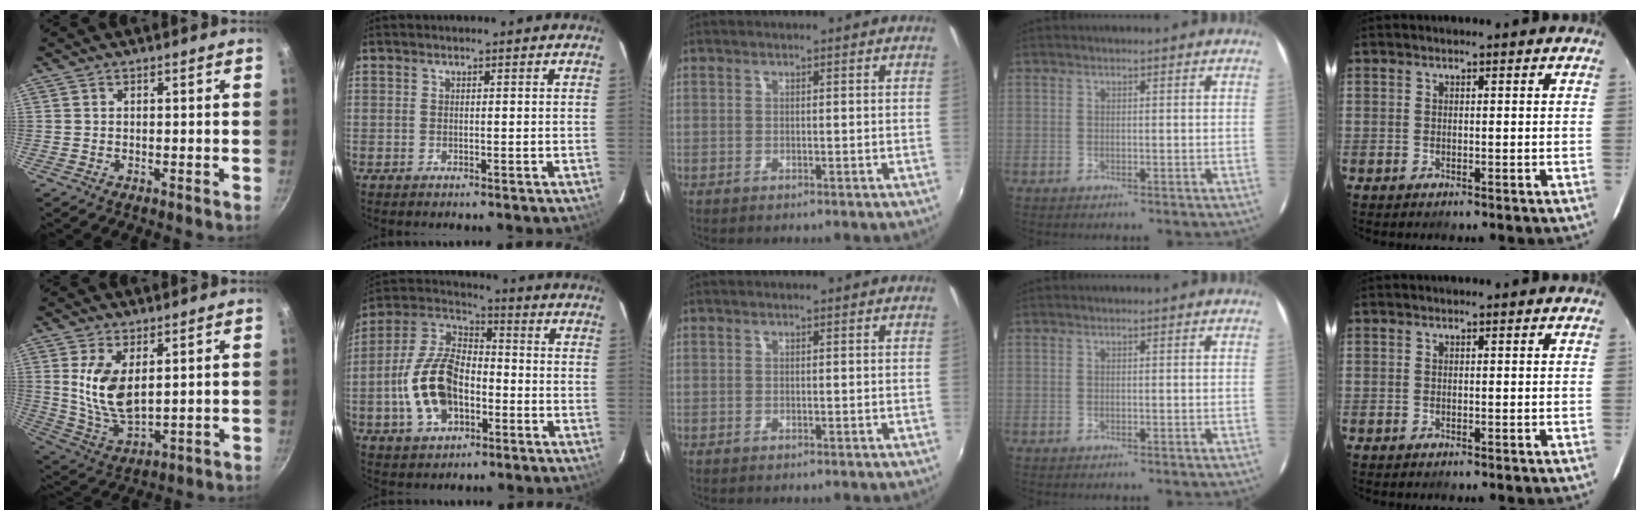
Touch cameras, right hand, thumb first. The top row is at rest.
{"thumb": {"total": 10.7, "force": [2.8, 5.4, 8.8], "torque": [-0.167, -0.030, 0.066]}, "index": {"total": 14.8, "force": [-4.1, 8.8, 11.1], "torque": [-0.234, 0.018, -0.070]}}